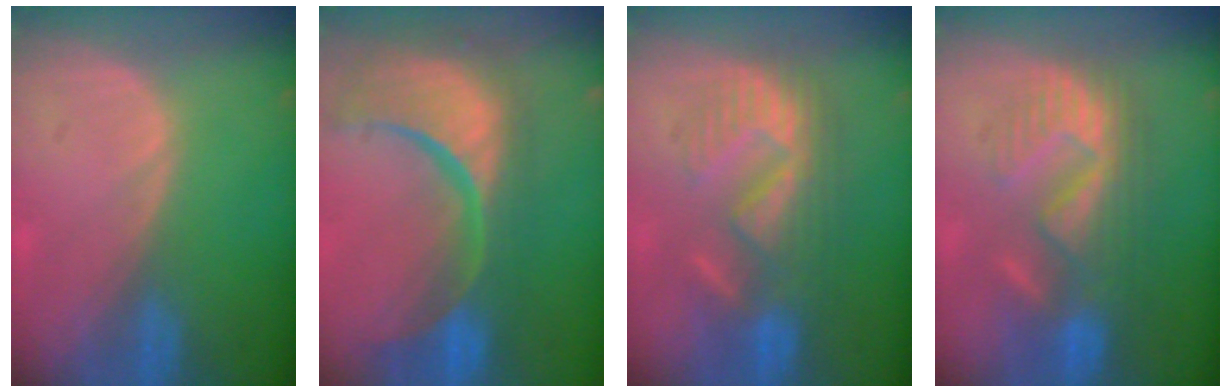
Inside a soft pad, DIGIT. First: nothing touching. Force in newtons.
{"total": 15.4, "press": 12.1, "slide": 9.5}
{"total": 8.6, "press": 8.5, "slide": 1.4}
{"total": 9.0, "press": 8.9, "slide": 1.6}